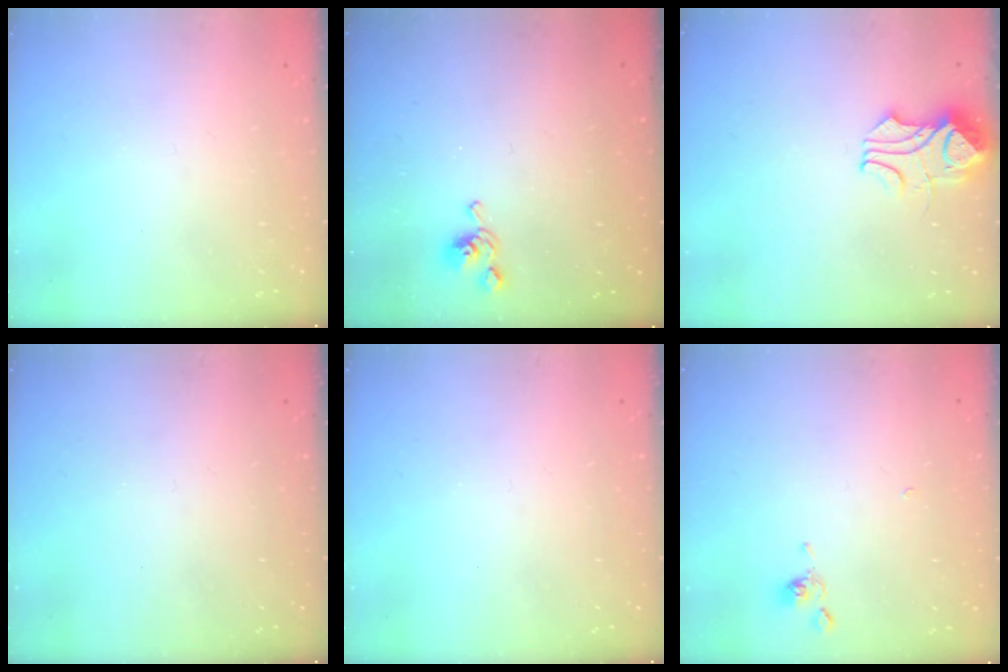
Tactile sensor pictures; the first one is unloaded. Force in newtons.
{"total": 4.9, "press": 4.9, "slide": 0.3}
{"total": 3.7, "press": 3.6, "slide": 0.8}
{"total": 0.0}
{"total": 0.0}
{"total": 1.7, "press": 1.7, "slide": 0.3}